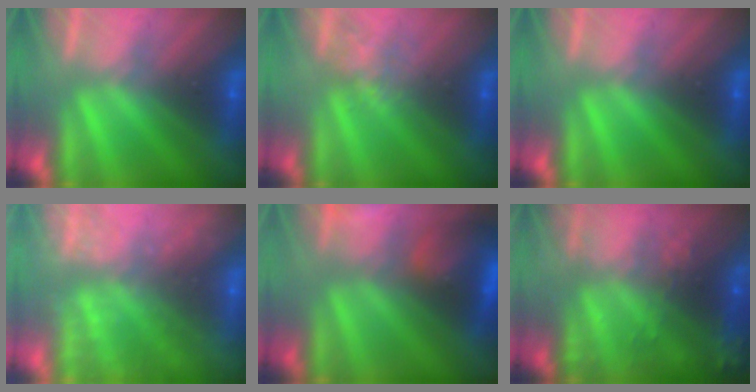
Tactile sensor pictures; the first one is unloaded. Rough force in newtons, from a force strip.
{"total": 2.1}
{"total": 0.0}
{"total": 9.1}
{"total": 7.2}
{"total": 6.5}